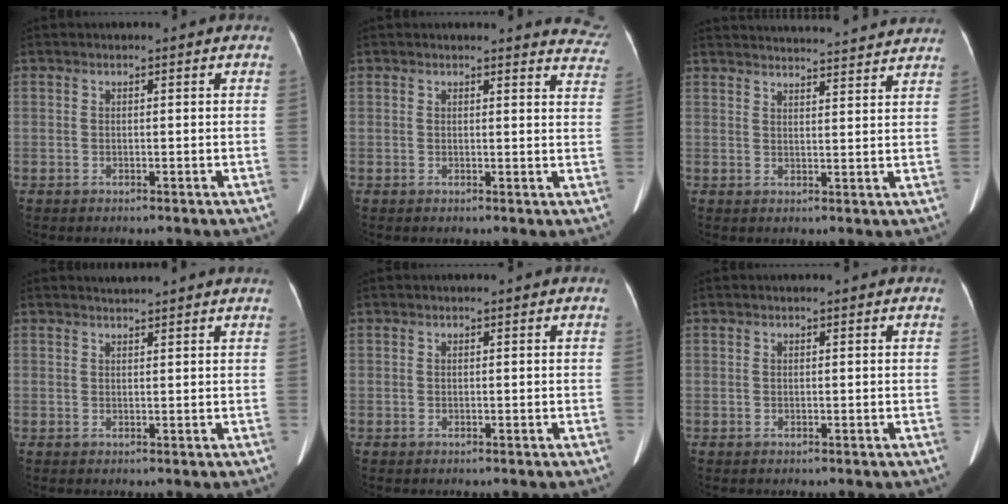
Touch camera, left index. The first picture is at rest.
{"total": 6.7, "force": [6.7, 1.0, 0.0], "torque": [0.031, -0.050, 0.033]}
{"total": 19.6, "force": [18.9, 1.3, 5.0], "torque": [-0.070, 0.013, 0.241]}
{"total": 2.5, "force": [2.4, -0.4, 0.4], "torque": [-0.009, 0.011, 0.033]}
{"total": 0.0}
{"total": 0.0}